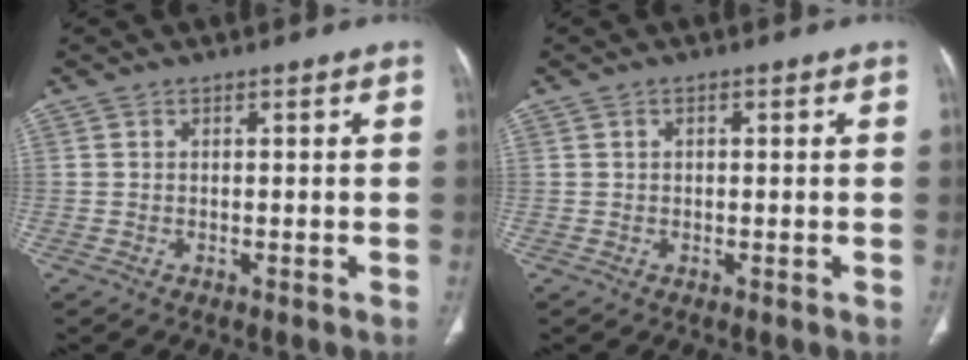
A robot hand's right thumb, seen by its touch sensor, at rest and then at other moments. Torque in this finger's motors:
{"motor_torque": [-0.11, -0.10, -0.18, 0.16, 0.06]}